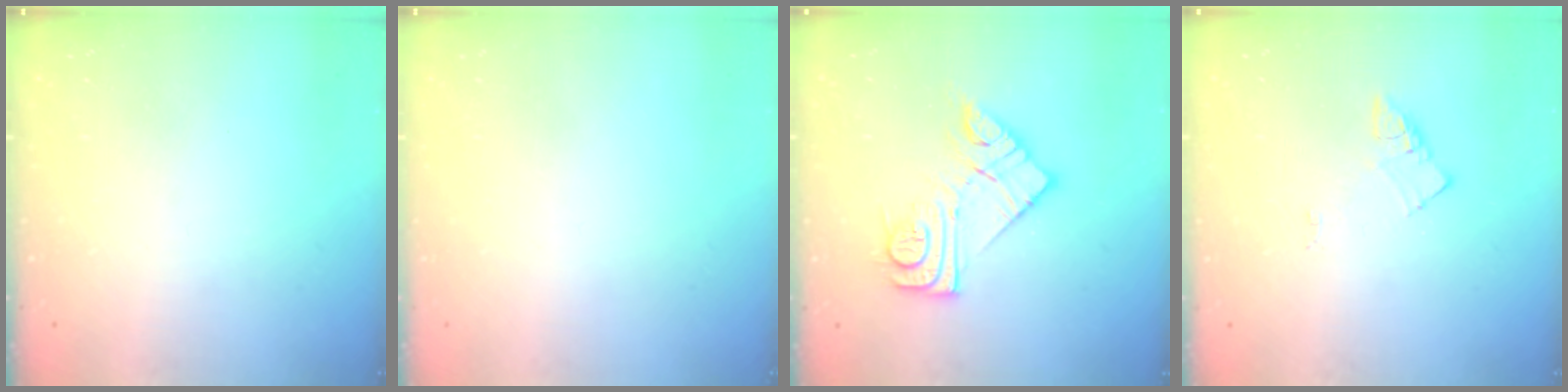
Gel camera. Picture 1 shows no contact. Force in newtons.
{"total": 1.5, "press": 1.5, "slide": 0.1}
{"total": 13.6, "press": 13.6, "slide": 0.9}
{"total": 4.5, "press": 4.5, "slide": 0.5}